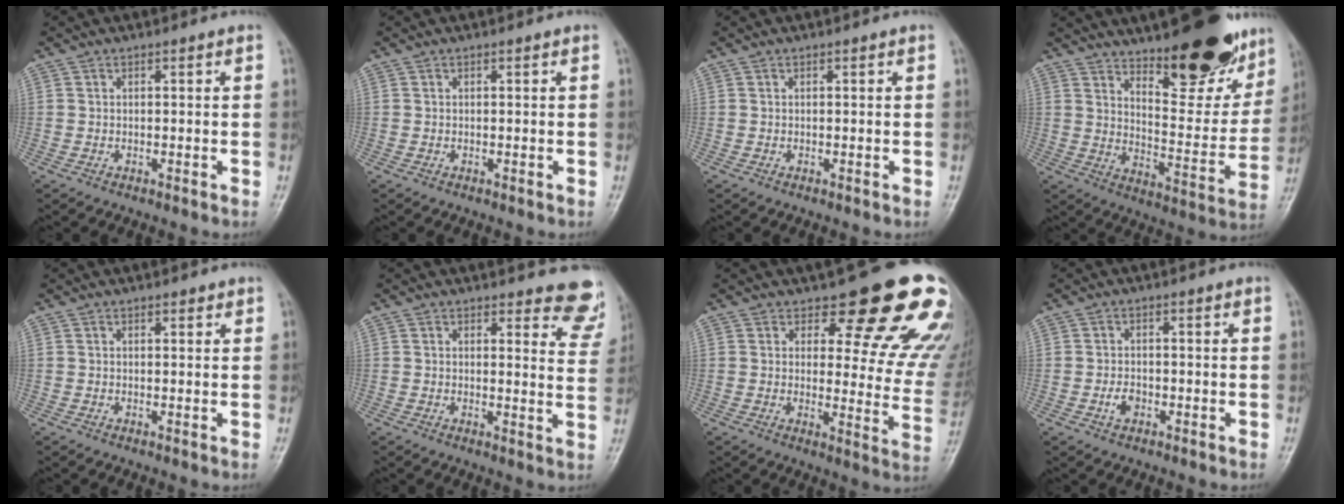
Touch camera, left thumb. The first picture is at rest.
{"total": 0.0}
{"total": 0.0}
{"total": 24.0, "force": [17.2, 8.2, 14.5], "torque": [-0.158, -0.101, 0.248]}
{"total": 1.4, "force": [1.0, 0.7, 0.7], "torque": [-0.005, -0.003, 0.010]}
{"total": 9.1, "force": [8.4, 2.8, 2.3], "torque": [0.021, -0.061, 0.064]}
{"total": 18.8, "force": [14.2, 6.7, 10.3], "torque": [-0.072, -0.091, 0.156]}
{"total": 2.4, "force": [-0.9, 1.6, 1.5], "torque": [-0.023, 0.004, -0.018]}